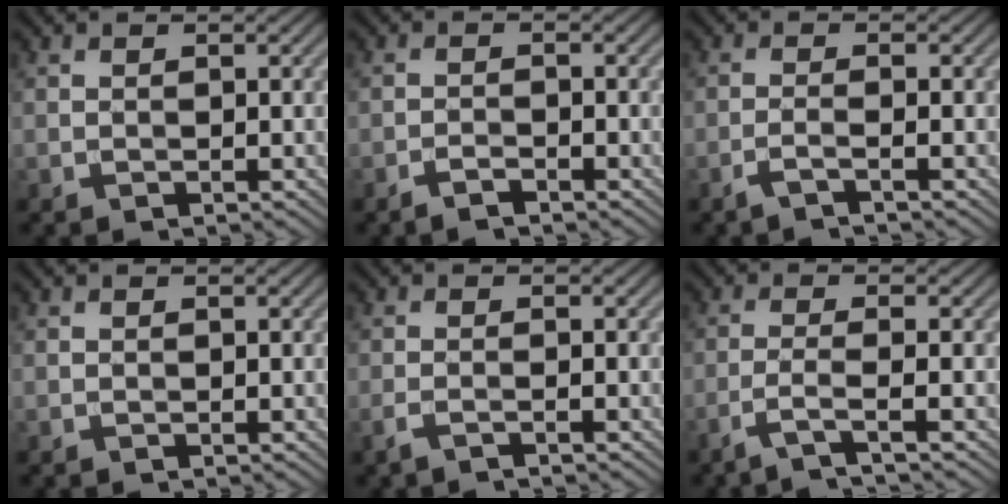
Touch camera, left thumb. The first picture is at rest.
{"total": 1.7, "force": [-1.4, 0.3, 0.9], "torque": [-0.018, 0.001, -0.029]}
{"total": 2.0, "force": [-1.2, 0.2, 1.5], "torque": [-0.022, 0.007, -0.036]}
{"total": 0.0}
{"total": 1.6, "force": [-1.1, 0.2, 1.2], "torque": [-0.023, 0.002, -0.030]}
{"total": 3.2, "force": [-1.8, 0.3, 2.6], "torque": [-0.042, 0.008, -0.058]}